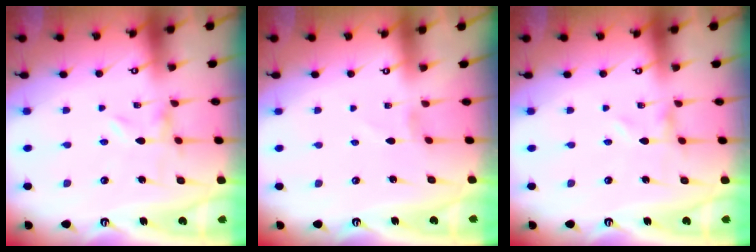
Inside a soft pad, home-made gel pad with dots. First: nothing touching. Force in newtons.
{"total": 0.6, "press": 0.6, "slide": 0.2}
{"total": 0.0}